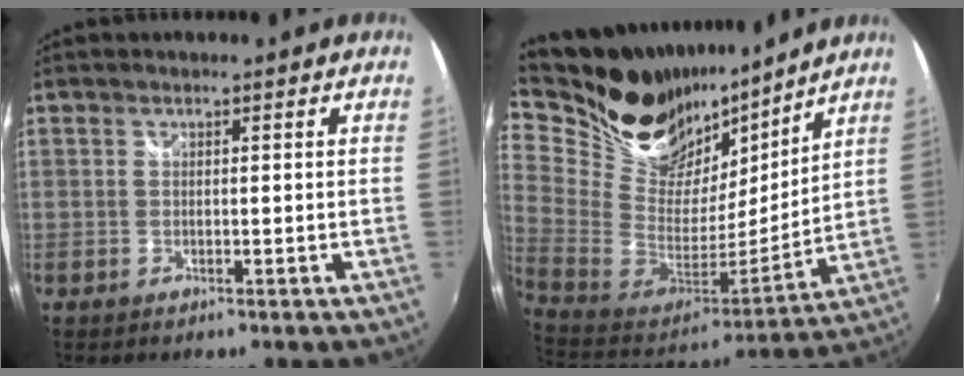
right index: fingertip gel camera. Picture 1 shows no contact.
{"total": 27.8, "force": [21.3, 12.8, 12.4], "torque": [-0.294, 0.021, 0.371]}